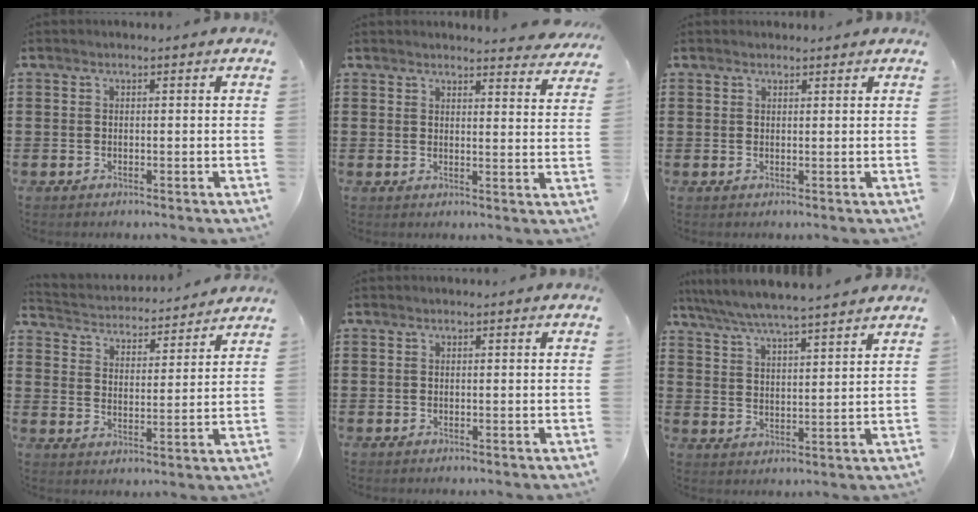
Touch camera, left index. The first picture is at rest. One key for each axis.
{"total": 3.6, "fx": 3.6, "fy": 0.0, "fz": 0.6, "tx": -0.007, "ty": -0.019, "tz": 0.064}
{"total": 0.9, "fx": 0.9, "fy": 0.1, "fz": 0.1, "tx": -0.003, "ty": 0.000, "tz": 0.018}
{"total": 3.3, "fx": 3.3, "fy": 0.1, "fz": -0.2, "tx": -0.018, "ty": -0.031, "tz": 0.050}
{"total": 0.0}
{"total": 5.3, "fx": 5.0, "fy": -0.5, "fz": 1.7, "tx": -0.054, "ty": -0.029, "tz": 0.085}